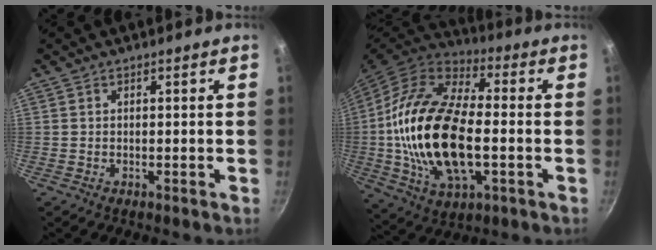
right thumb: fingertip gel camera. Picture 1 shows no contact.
{"total": 24.2, "force": [-2.0, 12.7, 20.5], "torque": [-0.393, 0.020, -0.039]}